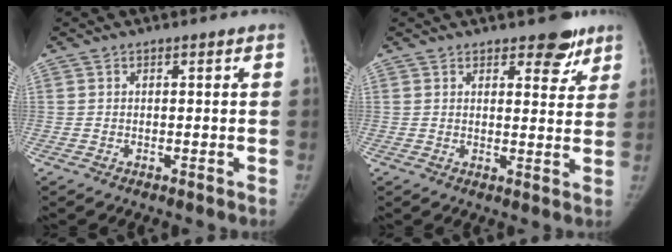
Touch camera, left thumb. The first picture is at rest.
{"total": 5.8, "force": [3.9, 2.7, 3.3], "torque": [-0.009, -0.021, 0.047]}